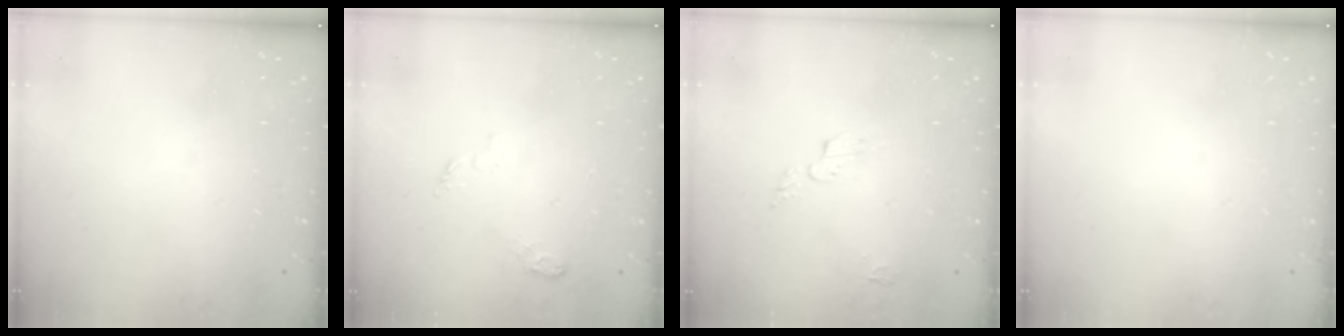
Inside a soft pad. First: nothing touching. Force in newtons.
{"total": 4.5, "press": 4.4, "slide": 0.8}
{"total": 4.9, "press": 4.8, "slide": 0.5}
{"total": 0.0}